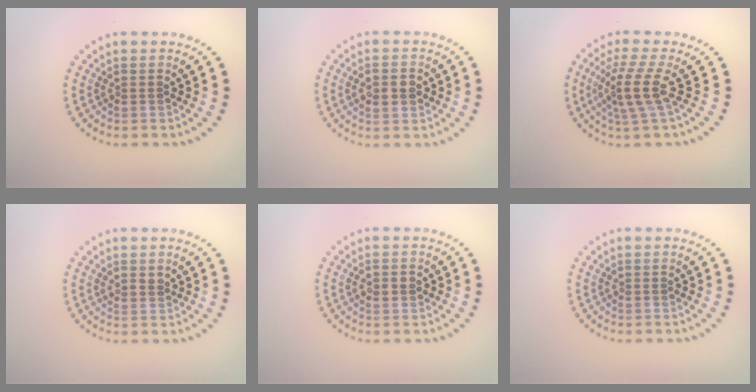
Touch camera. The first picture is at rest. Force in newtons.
{"total": 2.1, "press": 2.1, "slide": 0.3}
{"total": 3.7, "press": 2.8, "slide": 2.4}
{"total": 0.7, "press": 0.4, "slide": 0.5}
{"total": 1.8, "press": 1.8, "slide": 0.3}
{"total": 0.0}